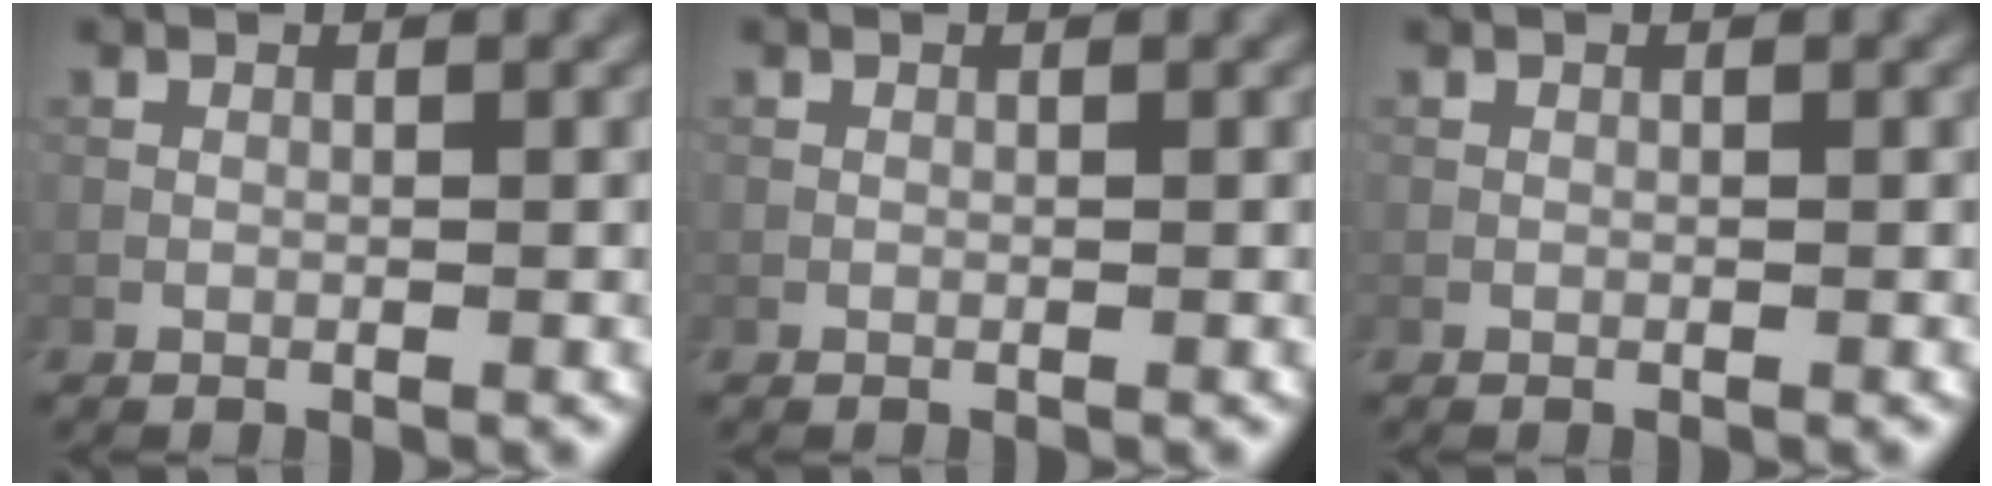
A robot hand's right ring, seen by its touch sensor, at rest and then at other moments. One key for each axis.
{"total": 0.0}
{"total": 0.0}